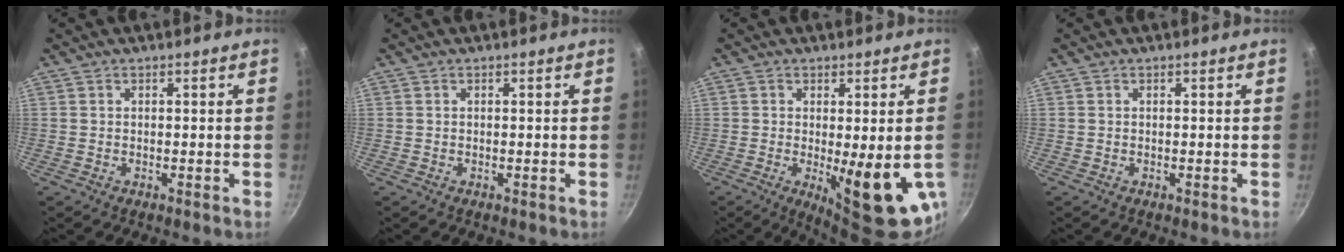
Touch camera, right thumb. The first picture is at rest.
{"total": 0.0}
{"total": 13.3, "force": [-2.4, 3.7, 12.6], "torque": [-0.152, -0.018, -0.021]}
{"total": 0.0}